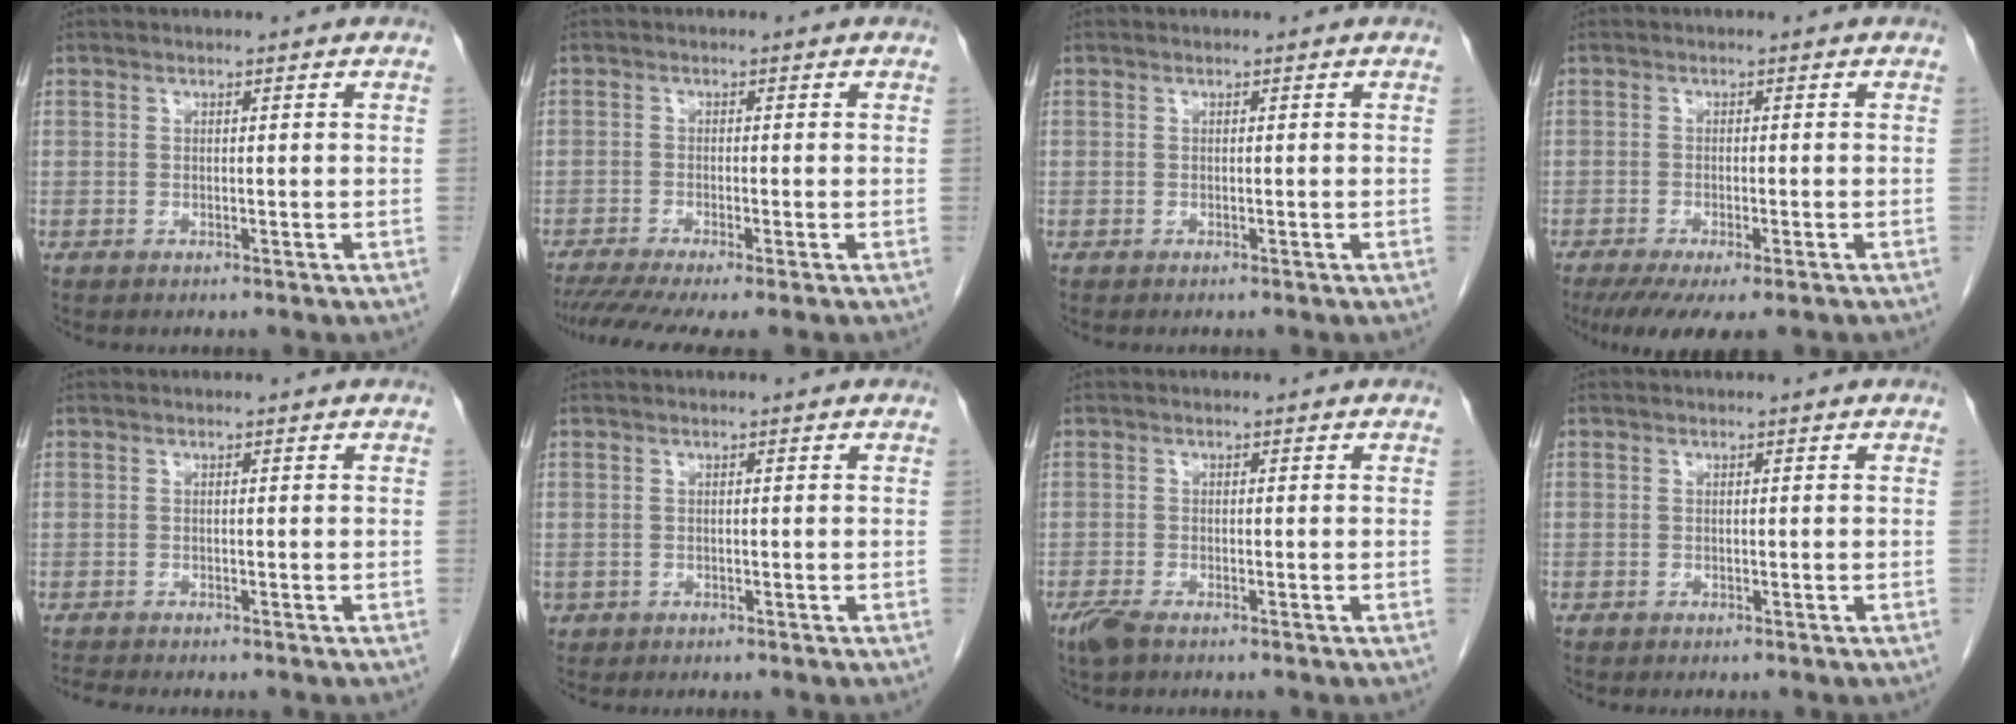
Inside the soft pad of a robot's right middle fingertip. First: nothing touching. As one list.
[{"total": 7.3, "force": [-5.6, 0.3, 4.6], "torque": [-0.073, -0.015, -0.092]}, {"total": 0.0}, {"total": 8.8, "force": [-6.6, 1.6, 5.6], "torque": [-0.076, -0.018, -0.100]}, {"total": 1.7, "force": [-1.6, 0.0, 0.5], "torque": [-0.013, -0.006, -0.025]}, {"total": 0.8, "force": [-0.3, 0.7, 0.1], "torque": [-0.006, 0.003, 0.000]}, {"total": 2.8, "force": [-2.0, 0.8, 1.8], "torque": [-0.042, -0.007, -0.036]}, {"total": 0.0}]